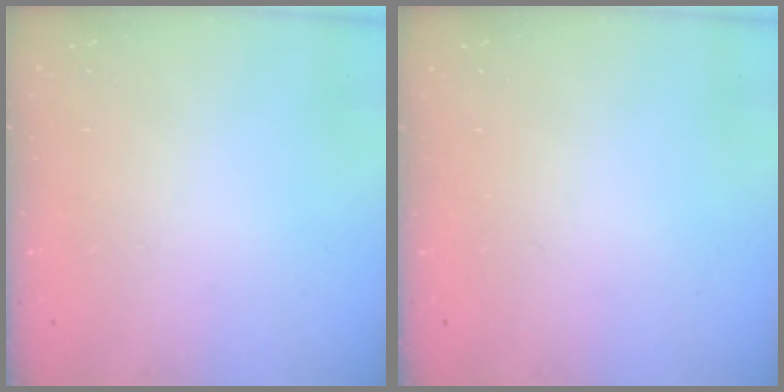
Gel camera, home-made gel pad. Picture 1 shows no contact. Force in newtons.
{"total": 0.0}